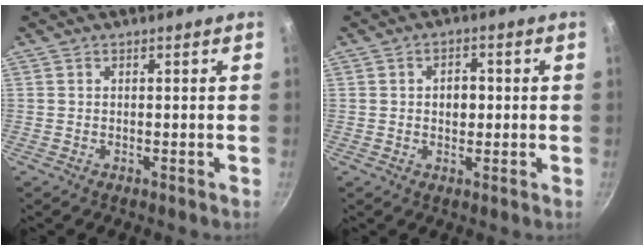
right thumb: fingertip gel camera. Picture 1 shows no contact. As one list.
[{"total": 3.9, "force": [0.2, 2.7, 2.7], "torque": [-0.023, 0.007, 0.002]}]